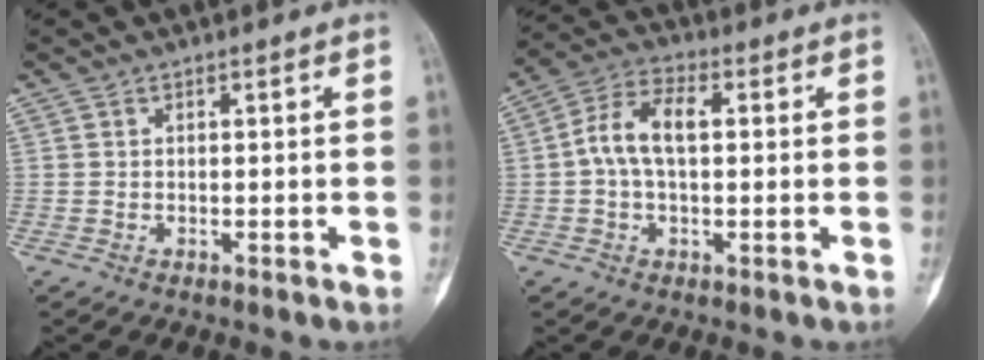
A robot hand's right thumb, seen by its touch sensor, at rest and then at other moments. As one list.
[{"total": 8.3, "force": [0.7, 4.6, 6.9], "torque": [-0.129, 0.029, 0.009]}]